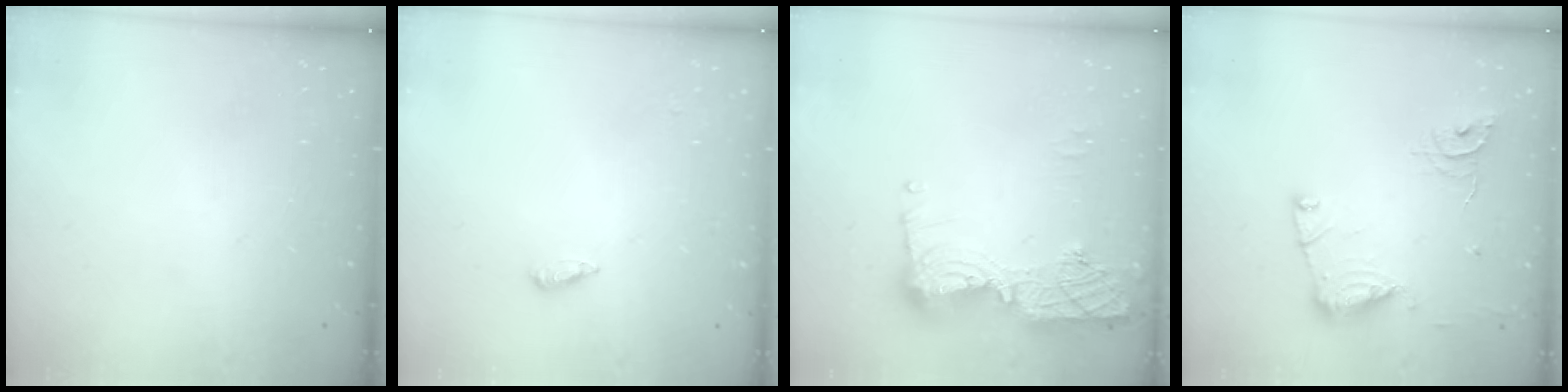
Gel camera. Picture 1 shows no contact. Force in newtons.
{"total": 2.2, "press": 2.2, "slide": 0.5}
{"total": 13.4, "press": 13.4, "slide": 1.3}
{"total": 13.7, "press": 13.6, "slide": 1.5}